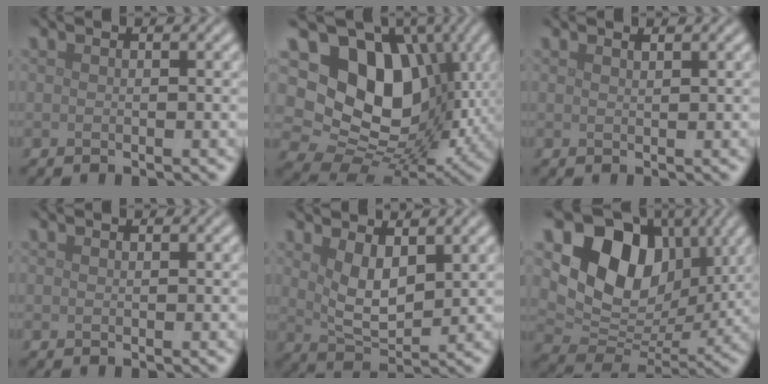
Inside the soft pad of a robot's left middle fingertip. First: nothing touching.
{"total": 13.4, "force": [2.8, 10.2, 8.3], "torque": [-0.139, -0.001, 0.043]}
{"total": 0.6, "force": [0.5, 0.1, 0.2], "torque": [-0.002, -0.001, 0.010]}
{"total": 0.0}
{"total": 3.8, "force": [1.6, 1.6, 3.0], "torque": [-0.067, -0.008, 0.035]}
{"total": 11.2, "force": [3.9, 8.2, 6.4], "torque": [-0.113, -0.009, 0.067]}